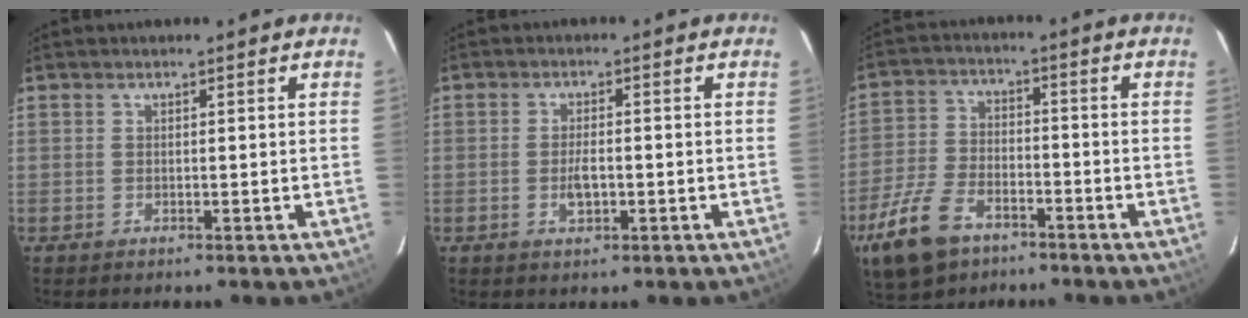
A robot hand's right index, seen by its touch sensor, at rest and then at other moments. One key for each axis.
{"total": 3.5, "fx": -1.0, "fy": 1.5, "fz": 3.0, "tx": -0.059, "ty": -0.001, "tz": -0.015}
{"total": 12.8, "fx": -7.9, "fy": 7.0, "fz": 7.3, "tx": -0.182, "ty": -0.009, "tz": -0.147}